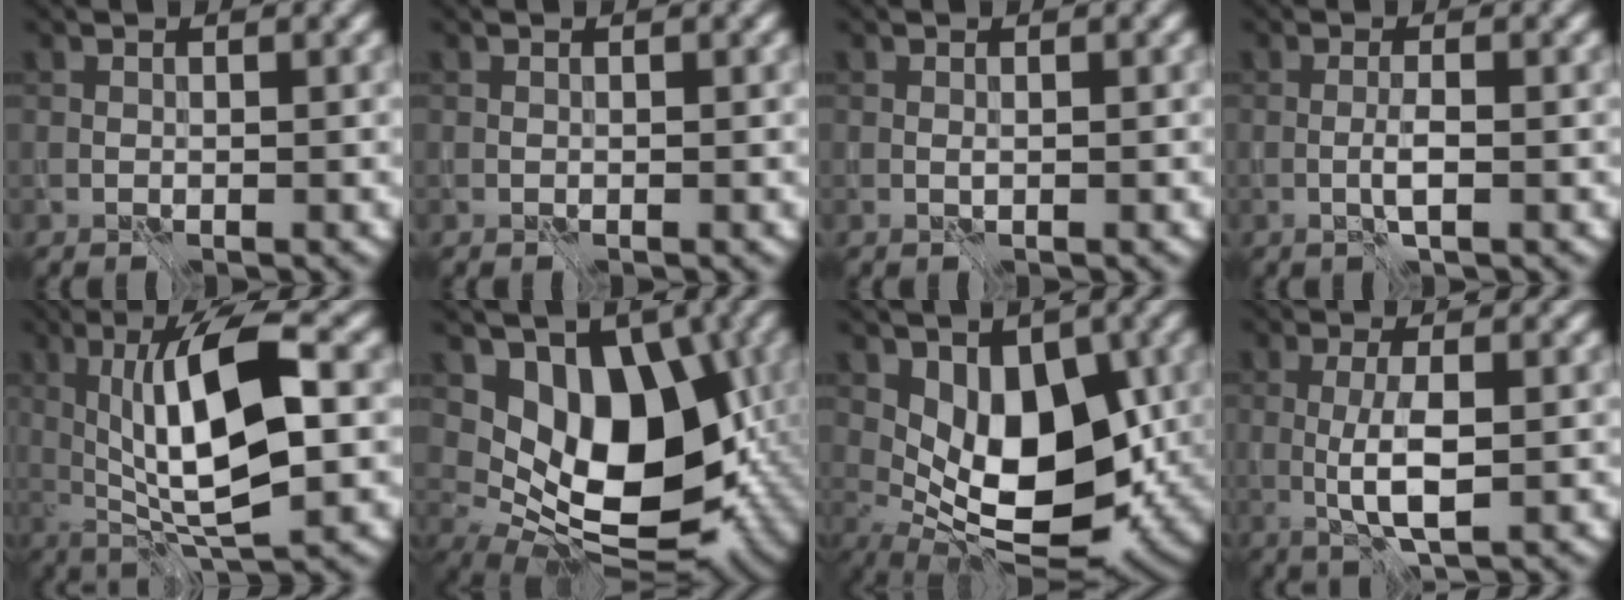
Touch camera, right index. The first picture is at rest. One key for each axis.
{"total": 0.0}
{"total": 0.0}
{"total": 1.4, "fx": -0.6, "fy": -0.1, "fz": 1.3, "tx": -0.025, "ty": 0.000, "tz": -0.013}
{"total": 10.1, "fx": 1.0, "fy": 2.9, "fz": 9.6, "tx": -0.150, "ty": 0.006, "tz": 0.016}
{"total": 11.5, "fx": 1.4, "fy": 7.1, "fz": 8.9, "tx": -0.113, "ty": -0.016, "tz": 0.020}
{"total": 9.4, "fx": 0.5, "fy": 5.3, "fz": 7.7, "tx": -0.121, "ty": -0.012, "tz": 0.010}
{"total": 3.5, "fx": -0.4, "fy": 0.7, "fz": 3.4, "tx": -0.070, "ty": -0.002, "tz": -0.007}